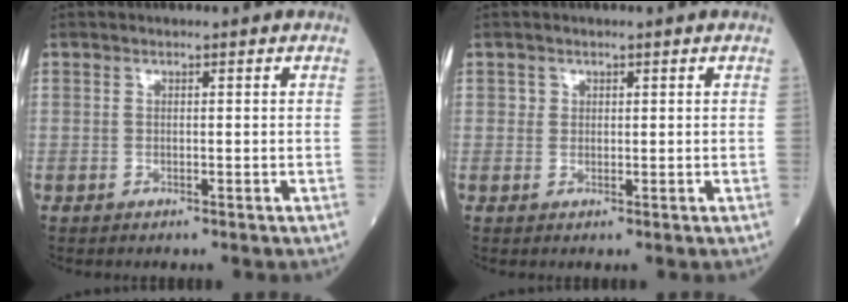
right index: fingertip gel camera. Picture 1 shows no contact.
{"total": 0.9, "force": [0.3, 0.8, 0.1], "torque": [0.008, 0.001, 0.001]}